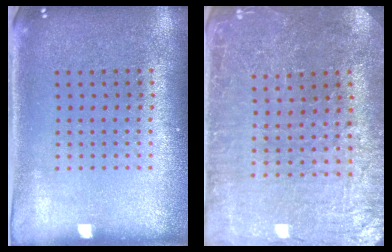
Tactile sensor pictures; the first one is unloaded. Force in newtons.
{"total": 2.0, "press": 2.0, "slide": 0.3}